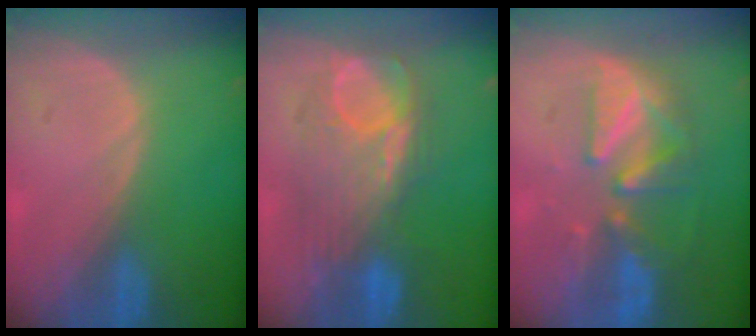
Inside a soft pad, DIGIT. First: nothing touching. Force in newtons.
{"total": 8.7, "press": 8.7, "slide": 0.8}
{"total": 8.4, "press": 8.0, "slide": 2.4}